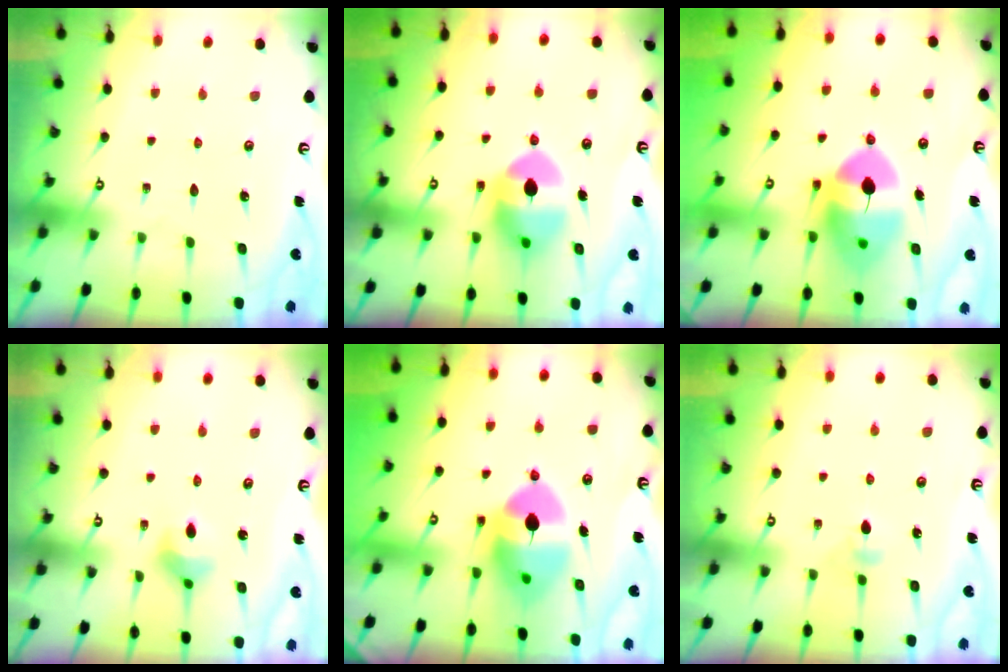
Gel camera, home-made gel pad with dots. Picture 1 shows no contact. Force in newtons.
{"total": 9.8, "press": 9.7, "slide": 1.3}
{"total": 12.5, "press": 12.4, "slide": 1.9}
{"total": 4.5, "press": 4.5, "slide": 0.7}
{"total": 12.2, "press": 12.1, "slide": 1.7}
{"total": 2.8, "press": 2.7, "slide": 0.4}